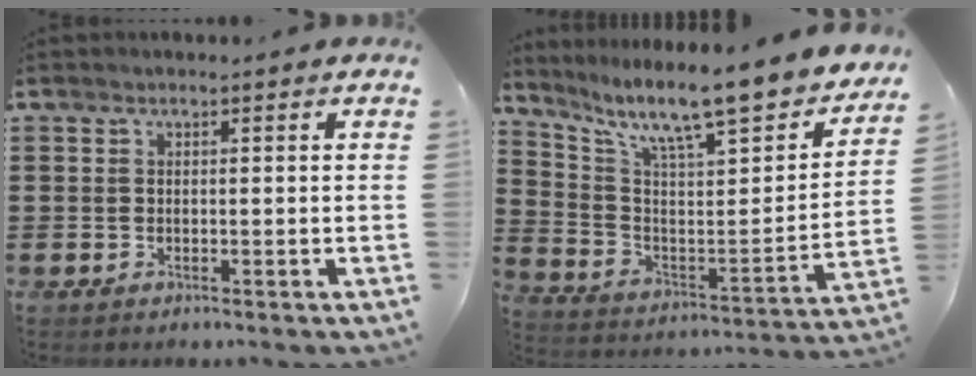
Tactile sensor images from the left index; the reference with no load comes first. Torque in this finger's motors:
{"motor_torque": [1.40, -0.74, 0.42, 0.21]}